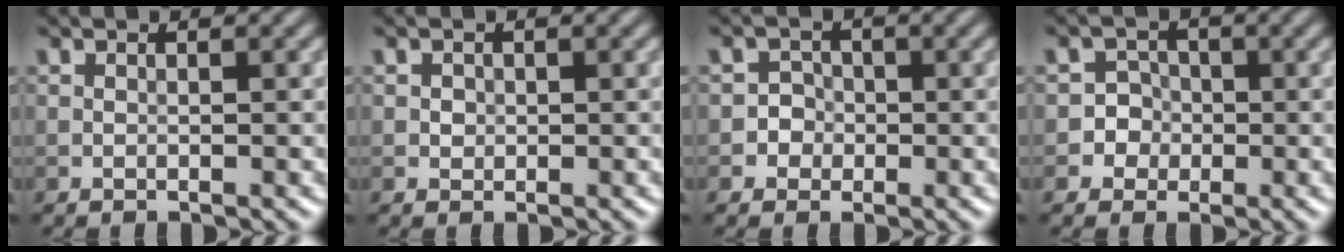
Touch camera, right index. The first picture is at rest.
{"total": 0.8, "force": [0.1, 0.7, 0.2], "torque": [0.001, -0.002, 0.001]}
{"total": 1.9, "force": [-0.5, 1.8, 0.2], "torque": [0.024, 0.003, -0.018]}
{"total": 2.9, "force": [-0.8, 2.7, 0.2], "torque": [0.027, 0.010, -0.028]}